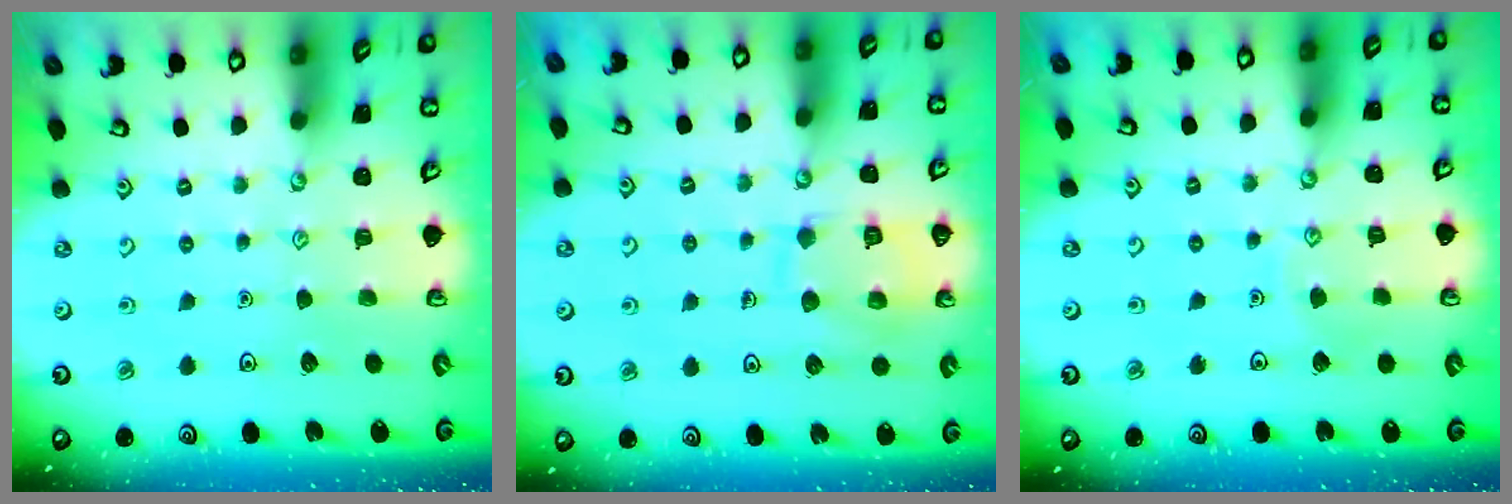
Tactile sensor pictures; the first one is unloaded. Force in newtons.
{"total": 11.9, "press": 11.9, "slide": 1.1}
{"total": 4.8, "press": 4.8, "slide": 0.2}